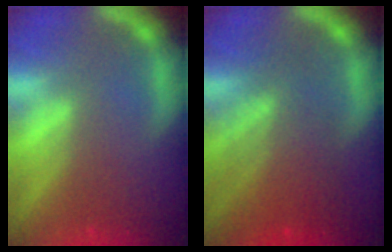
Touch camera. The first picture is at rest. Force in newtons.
{"total": 7.0}